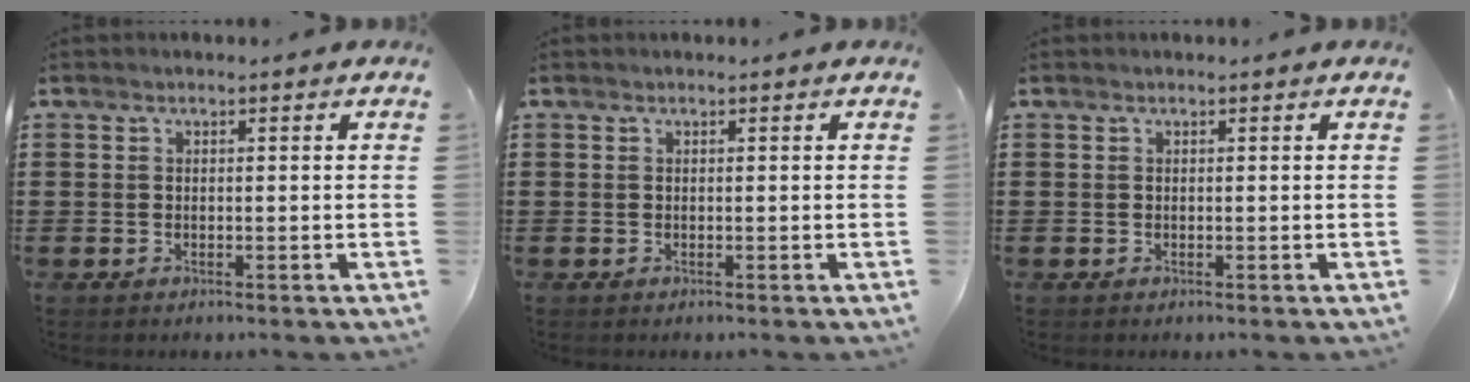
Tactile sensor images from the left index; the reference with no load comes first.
{"total": 0.0}
{"total": 0.0}